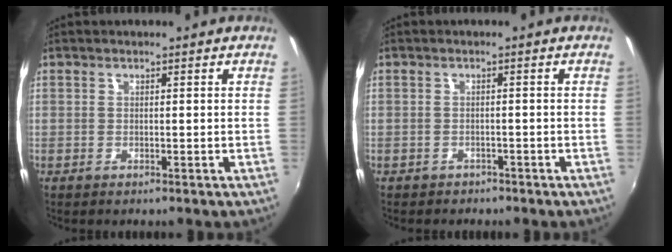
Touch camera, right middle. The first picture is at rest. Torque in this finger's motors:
{"motor_torque": [-1.00, -1.00, -0.37, -0.10]}